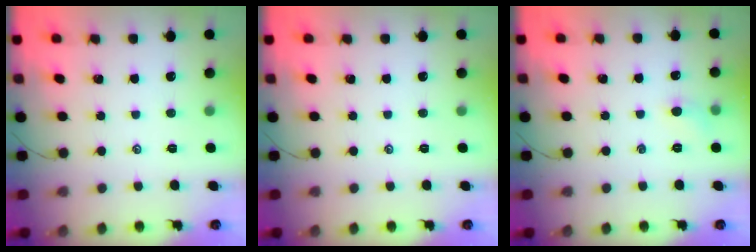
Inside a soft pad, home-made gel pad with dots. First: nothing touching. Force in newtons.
{"total": 0.0}
{"total": 4.9, "press": 4.6, "slide": 1.6}